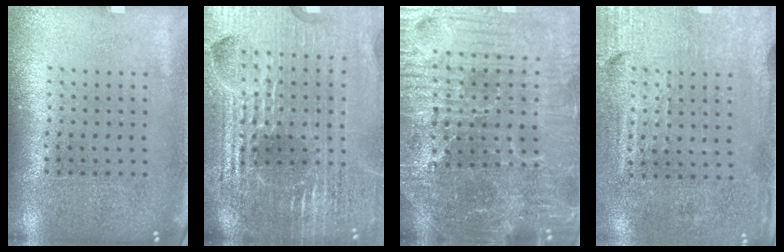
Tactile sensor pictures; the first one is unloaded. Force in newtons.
{"total": 6.4, "press": 5.6, "slide": 3.0}
{"total": 5.6, "press": 5.4, "slide": 1.6}
{"total": 3.2, "press": 2.7, "slide": 1.6}